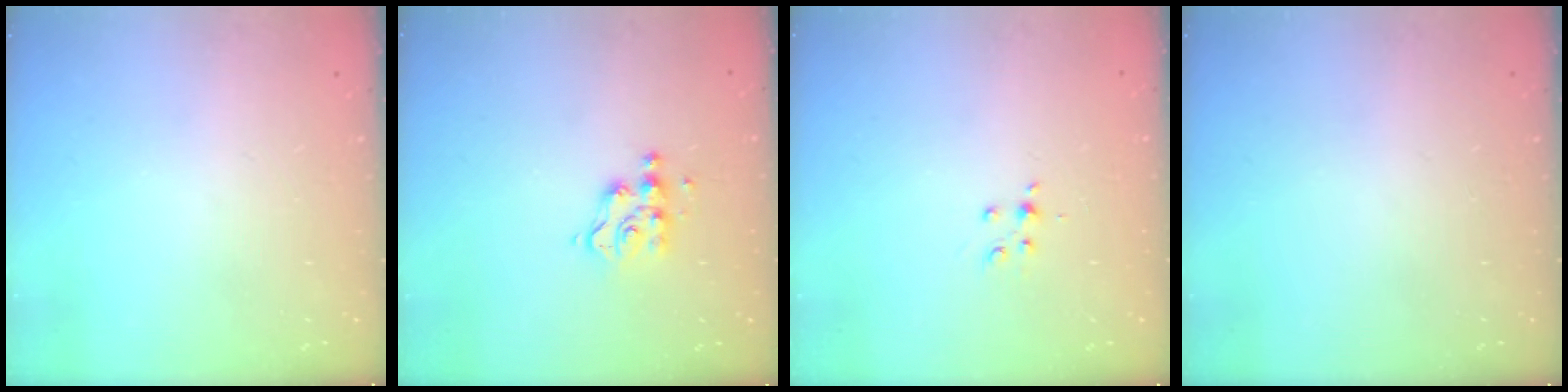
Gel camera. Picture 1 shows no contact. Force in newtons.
{"total": 6.0, "press": 6.0, "slide": 0.2}
{"total": 3.8, "press": 3.6, "slide": 1.3}
{"total": 0.0}